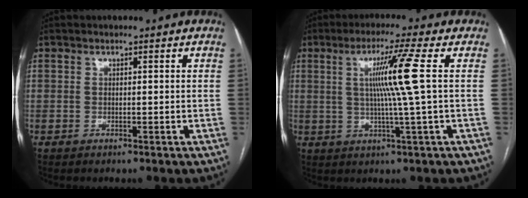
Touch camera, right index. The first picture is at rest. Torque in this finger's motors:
{"motor_torque": [1.11, 0.19, 0.26, 0.12]}